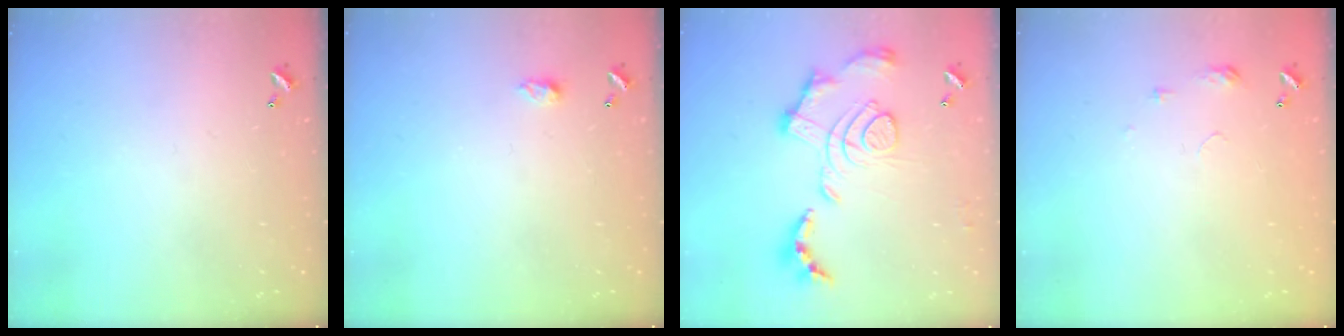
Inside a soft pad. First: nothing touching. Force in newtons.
{"total": 5.4, "press": 5.3, "slide": 0.7}
{"total": 2.1, "press": 1.4, "slide": 1.5}
{"total": 6.3, "press": 6.3, "slide": 0.6}